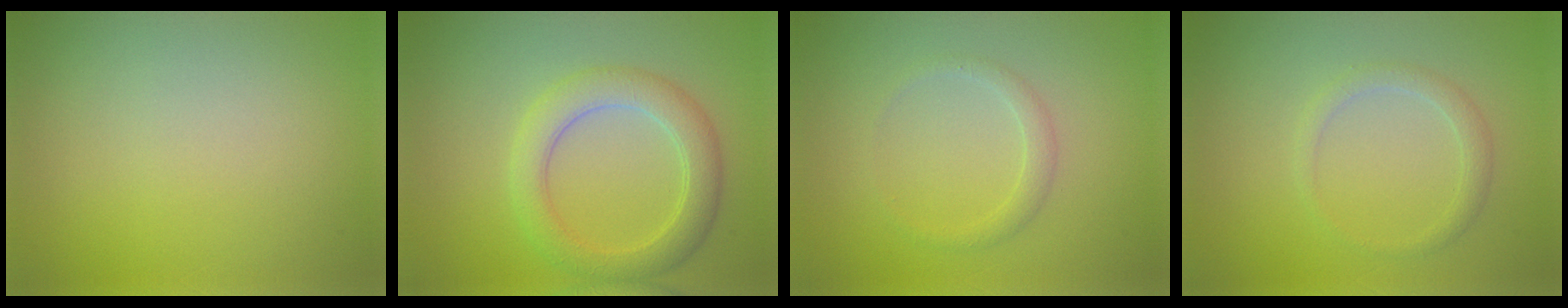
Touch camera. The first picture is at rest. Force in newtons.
{"total": 4.1, "press": 4.1, "slide": 0.3}
{"total": 1.2, "press": 1.2, "slide": 0.0}
{"total": 1.5, "press": 1.5, "slide": 0.1}